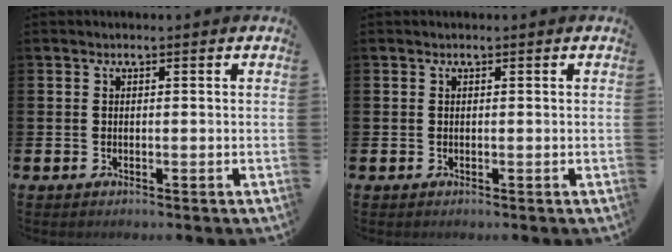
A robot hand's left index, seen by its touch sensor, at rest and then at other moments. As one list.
[{"total": 0.0}]